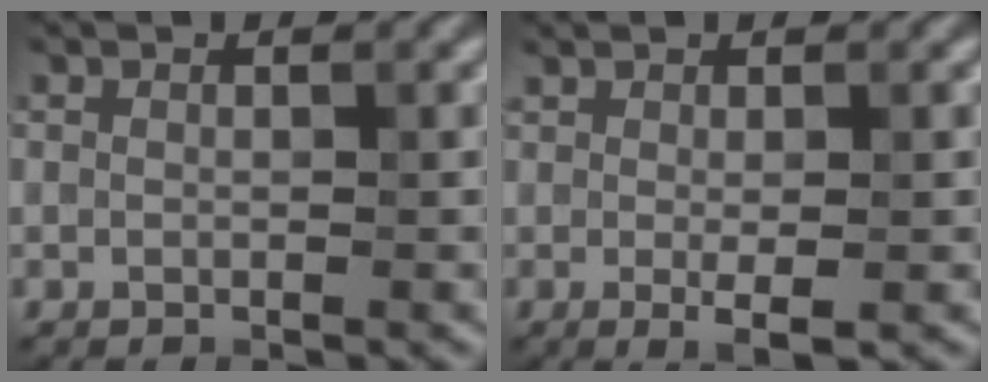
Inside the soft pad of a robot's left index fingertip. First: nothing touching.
{"total": 2.1, "force": [0.0, 0.4, 2.1], "torque": [-0.034, -0.003, 0.003]}